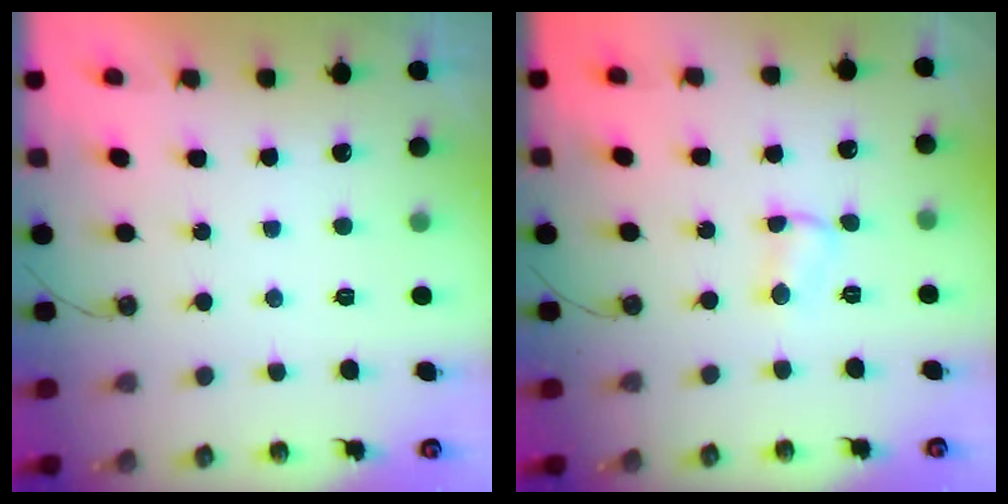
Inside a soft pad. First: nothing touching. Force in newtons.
{"total": 4.1, "press": 4.1, "slide": 0.5}